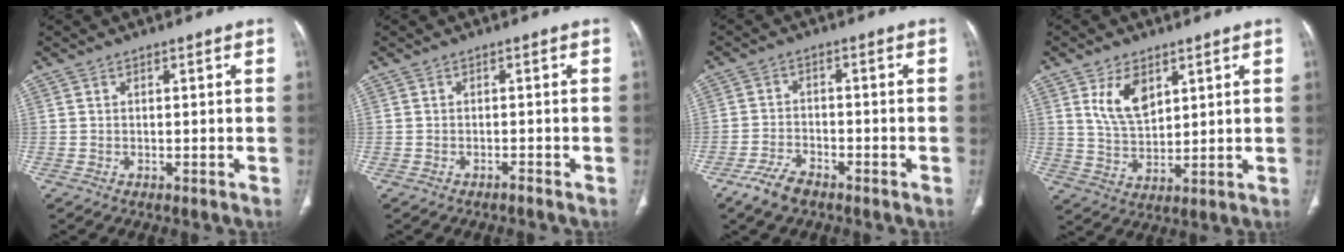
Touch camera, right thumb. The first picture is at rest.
{"total": 0.7, "force": [-0.6, 0.0, 0.3], "torque": [-0.008, 0.005, -0.010]}
{"total": 5.4, "force": [-4.0, 2.3, 2.8], "torque": [-0.062, 0.014, -0.073]}
{"total": 8.2, "force": [3.8, 4.6, 5.6], "torque": [-0.088, -0.022, 0.081]}